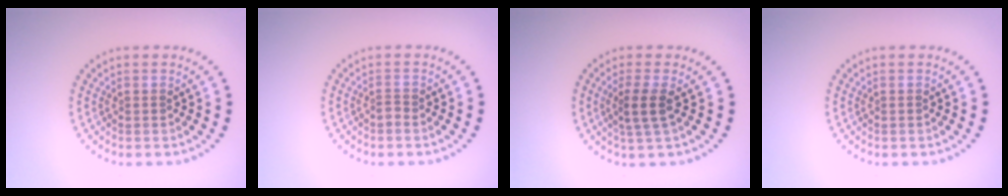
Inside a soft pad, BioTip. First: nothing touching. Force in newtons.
{"total": 0.9, "press": 0.5, "slide": 0.8}
{"total": 2.2, "press": 1.8, "slide": 1.3}
{"total": 0.0}